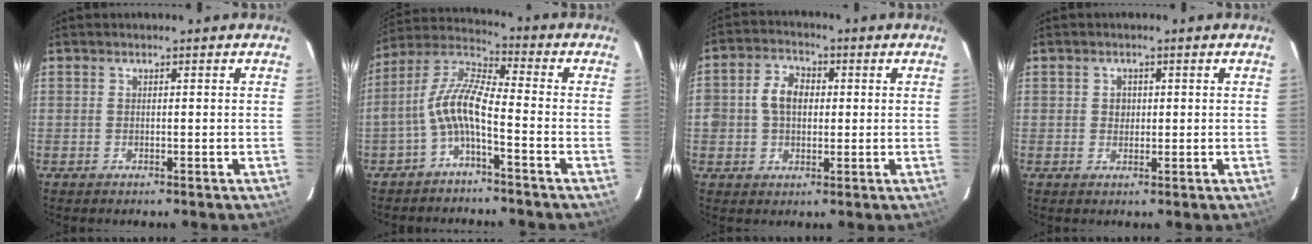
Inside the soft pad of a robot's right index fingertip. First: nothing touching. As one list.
[{"total": 8.4, "force": [-3.2, 1.8, 7.5], "torque": [-0.175, 0.016, -0.064]}, {"total": 6.3, "force": [0.5, 4.9, 4.0], "torque": [-0.078, 0.020, 0.010]}, {"total": 1.7, "force": [0.2, 1.7, 0.5], "torque": [-0.005, 0.005, 0.002]}]